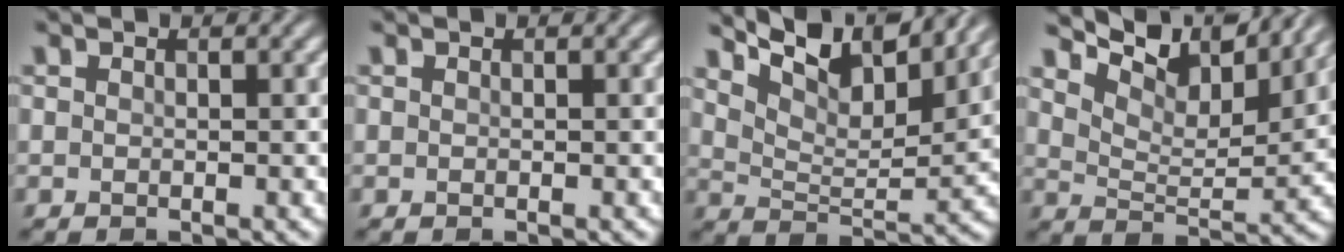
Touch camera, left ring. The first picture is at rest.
{"total": 0.0}
{"total": 9.1, "force": [7.2, 2.6, 4.9], "torque": [-0.095, 0.006, 0.116]}
{"total": 9.4, "force": [7.9, 2.4, 4.4], "torque": [-0.088, 0.004, 0.120]}